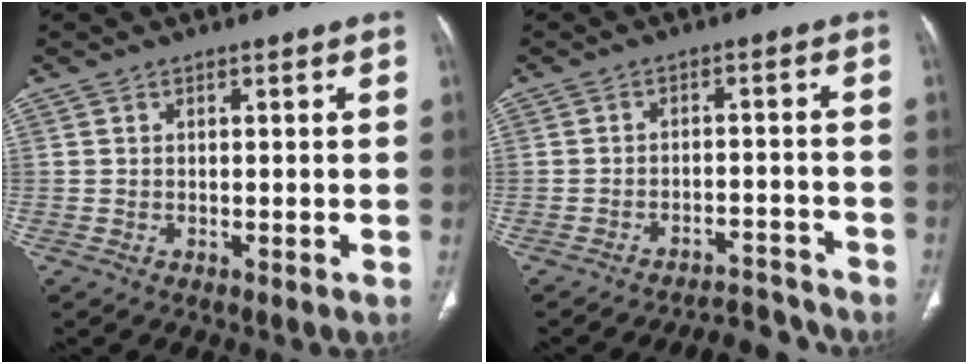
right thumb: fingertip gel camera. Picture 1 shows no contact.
{"total": 6.4, "force": [-6.3, 1.1, 0.0], "torque": [0.004, 0.060, -0.091]}